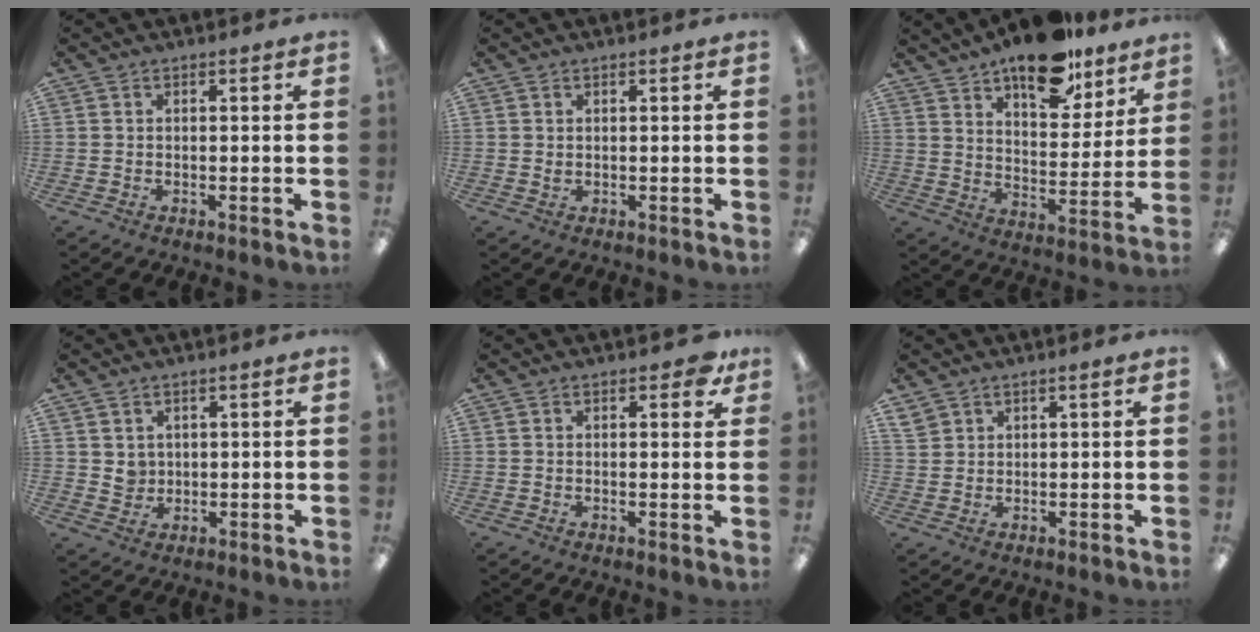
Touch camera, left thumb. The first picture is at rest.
{"total": 0.7, "force": [0.4, 0.4, 0.5], "torque": [-0.012, 0.001, 0.007]}
{"total": 16.3, "force": [12.4, 6.8, 8.0], "torque": [-0.106, -0.078, 0.213]}
{"total": 2.9, "force": [1.6, 2.4, 0.3], "torque": [-0.004, -0.004, 0.029]}
{"total": 3.7, "force": [2.2, 1.6, 2.6], "torque": [-0.032, -0.003, 0.034]}
{"total": 2.9, "force": [2.1, 1.6, 1.3], "torque": [-0.029, 0.000, 0.040]}